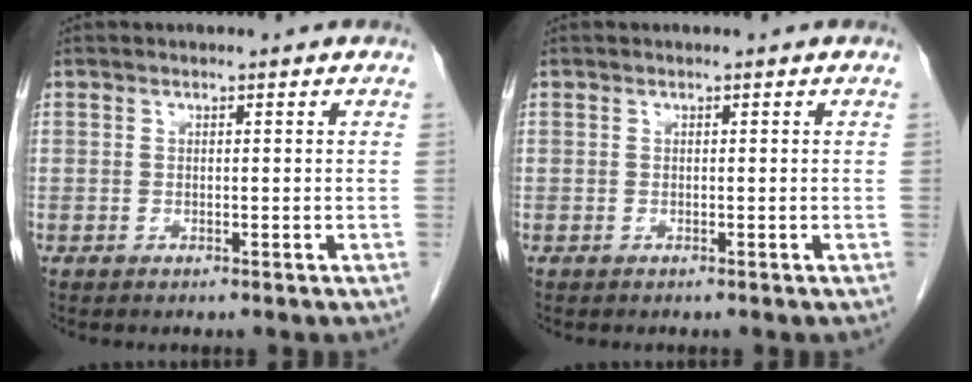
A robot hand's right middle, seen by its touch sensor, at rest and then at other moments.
{"total": 0.0}